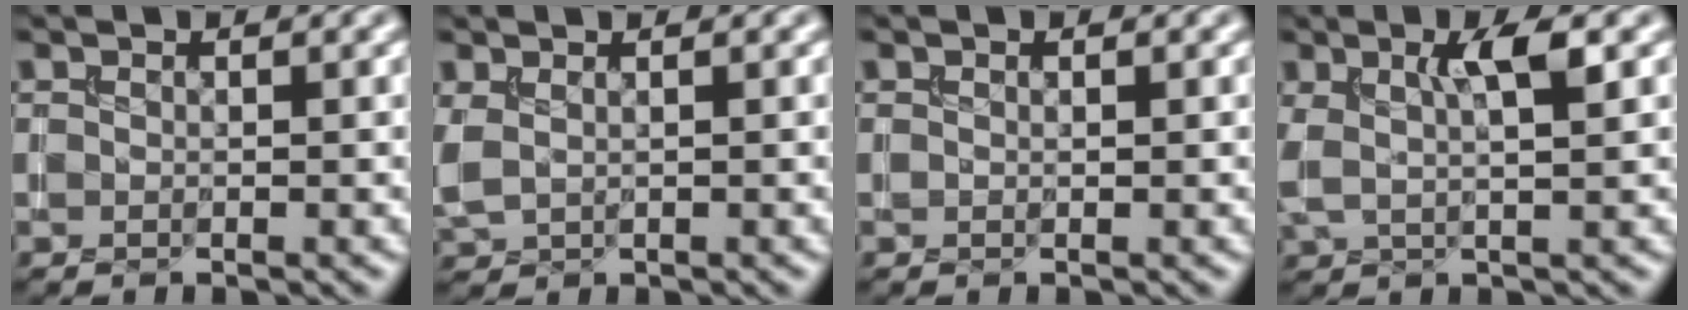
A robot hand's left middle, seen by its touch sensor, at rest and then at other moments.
{"total": 2.0, "force": [0.6, 1.2, 1.4], "torque": [-0.042, 0.001, 0.023]}
{"total": 0.0}
{"total": 3.6, "force": [1.1, 1.1, 3.2], "torque": [-0.066, 0.000, 0.022]}